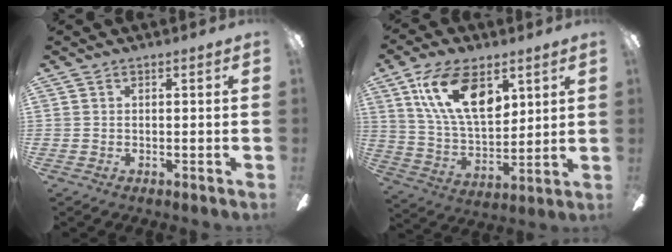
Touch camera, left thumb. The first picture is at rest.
{"total": 18.0, "force": [9.0, 9.3, 12.5], "torque": [-0.243, -0.015, 0.160]}